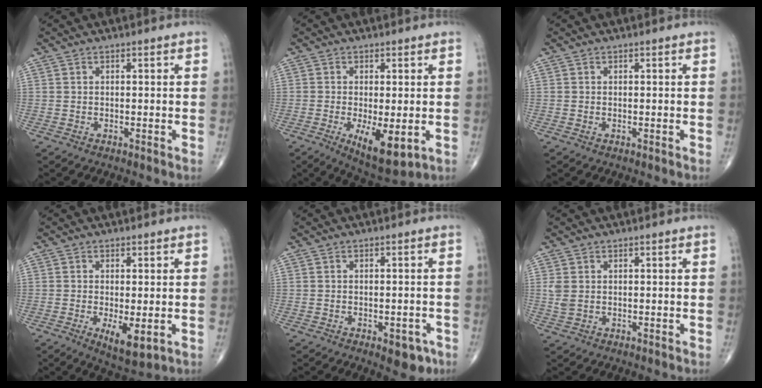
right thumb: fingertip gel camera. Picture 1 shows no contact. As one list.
[{"total": 8.9, "force": [-2.3, 3.4, 7.9], "torque": [-0.122, -0.022, -0.029]}, {"total": 0.0}, {"total": 6.2, "force": [-1.6, 2.3, 5.5], "torque": [-0.090, -0.018, -0.019]}, {"total": 4.6, "force": [-2.3, 2.4, 3.2], "torque": [-0.023, 0.010, -0.022]}, {"total": 2.3, "force": [0.3, 1.6, 1.7], "torque": [-0.046, 0.004, 0.010]}]